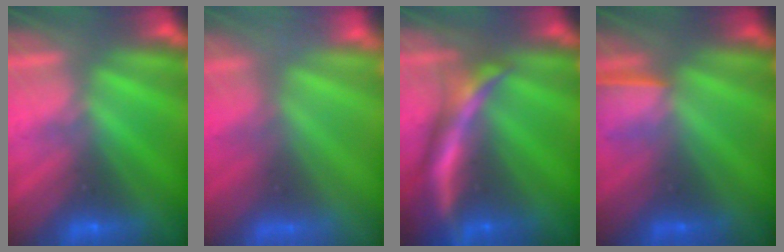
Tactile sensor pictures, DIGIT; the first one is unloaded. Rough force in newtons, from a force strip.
{"total": 6.9}
{"total": 5.8}
{"total": 1.3}